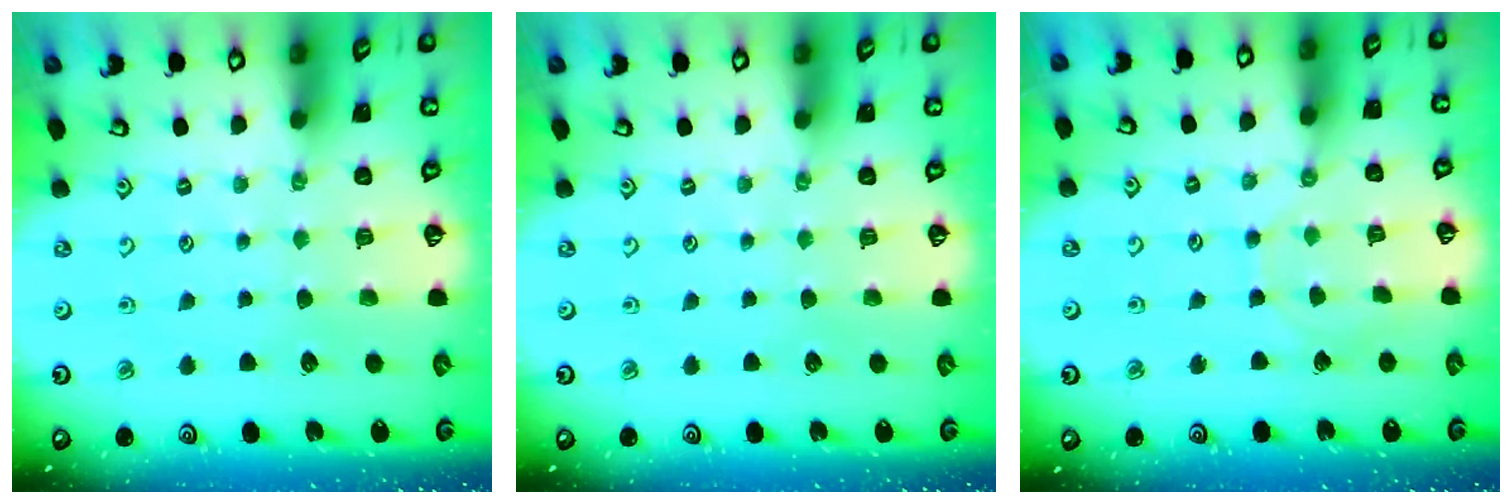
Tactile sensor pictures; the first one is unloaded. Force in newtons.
{"total": 0.0}
{"total": 6.0, "press": 6.0, "slide": 0.3}